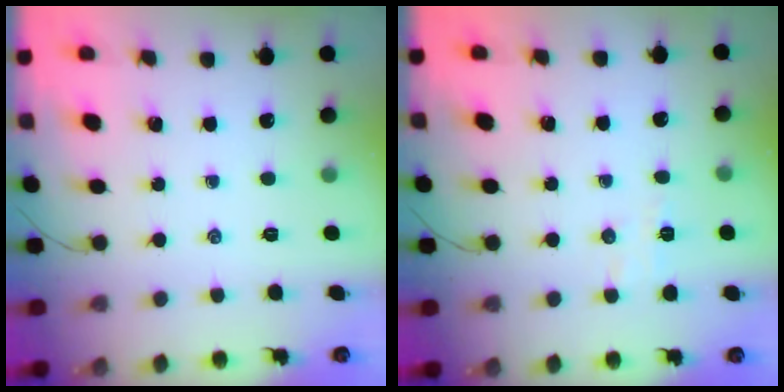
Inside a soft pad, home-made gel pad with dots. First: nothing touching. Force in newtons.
{"total": 3.9, "press": 3.8, "slide": 1.0}